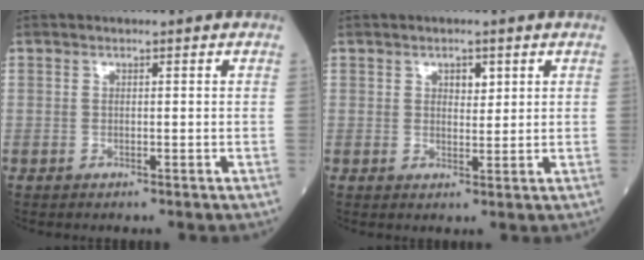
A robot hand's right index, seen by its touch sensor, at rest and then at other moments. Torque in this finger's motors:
{"motor_torque": [0.02, 0.02, -0.01, -0.01]}